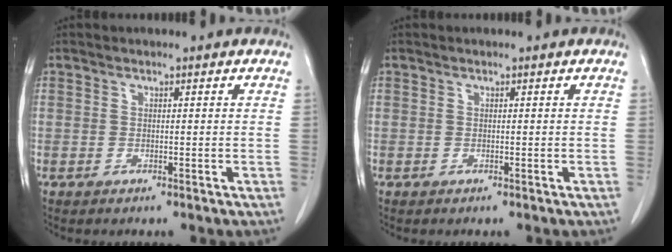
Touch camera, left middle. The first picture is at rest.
{"total": 0.0}